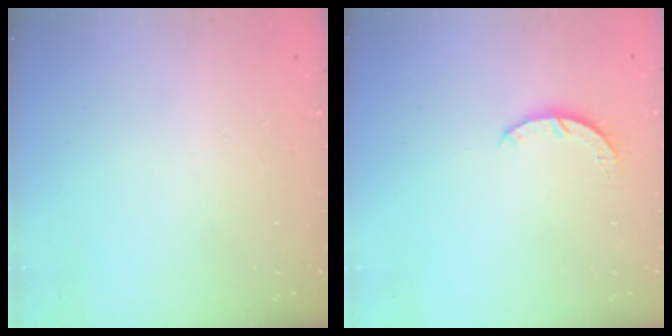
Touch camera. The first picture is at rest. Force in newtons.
{"total": 3.0, "press": 3.0, "slide": 0.4}